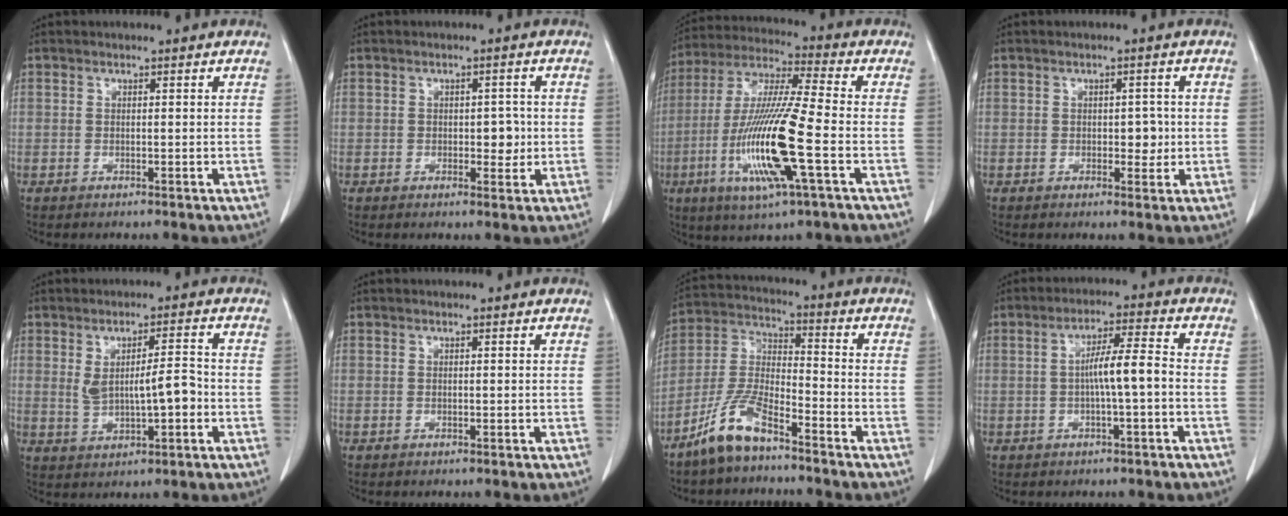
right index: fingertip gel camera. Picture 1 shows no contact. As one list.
[{"total": 2.9, "force": [-0.2, 1.7, 2.4], "torque": [-0.026, 0.001, 0.000]}, {"total": 16.8, "force": [-4.8, 0.6, 16.1], "torque": [-0.335, -0.017, -0.092]}, {"total": 2.5, "force": [-0.1, 1.5, 2.0], "torque": [-0.021, 0.001, 0.001]}, {"total": 6.4, "force": [-0.3, 1.6, 6.1], "torque": [-0.105, 0.009, 0.006]}, {"total": 0.0}, {"total": 9.4, "force": [-7.1, 2.2, 5.9], "torque": [-0.136, -0.006, -0.143]}, {"total": 5.7, "force": [-0.8, 0.1, 5.7], "torque": [-0.100, 0.012, -0.014]}]